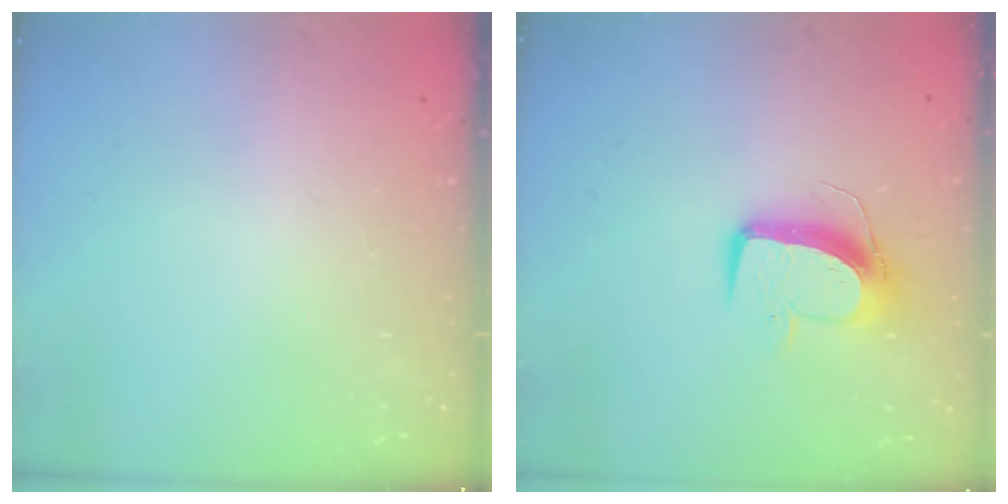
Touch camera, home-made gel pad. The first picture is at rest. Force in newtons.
{"total": 10.0, "press": 9.9, "slide": 0.9}